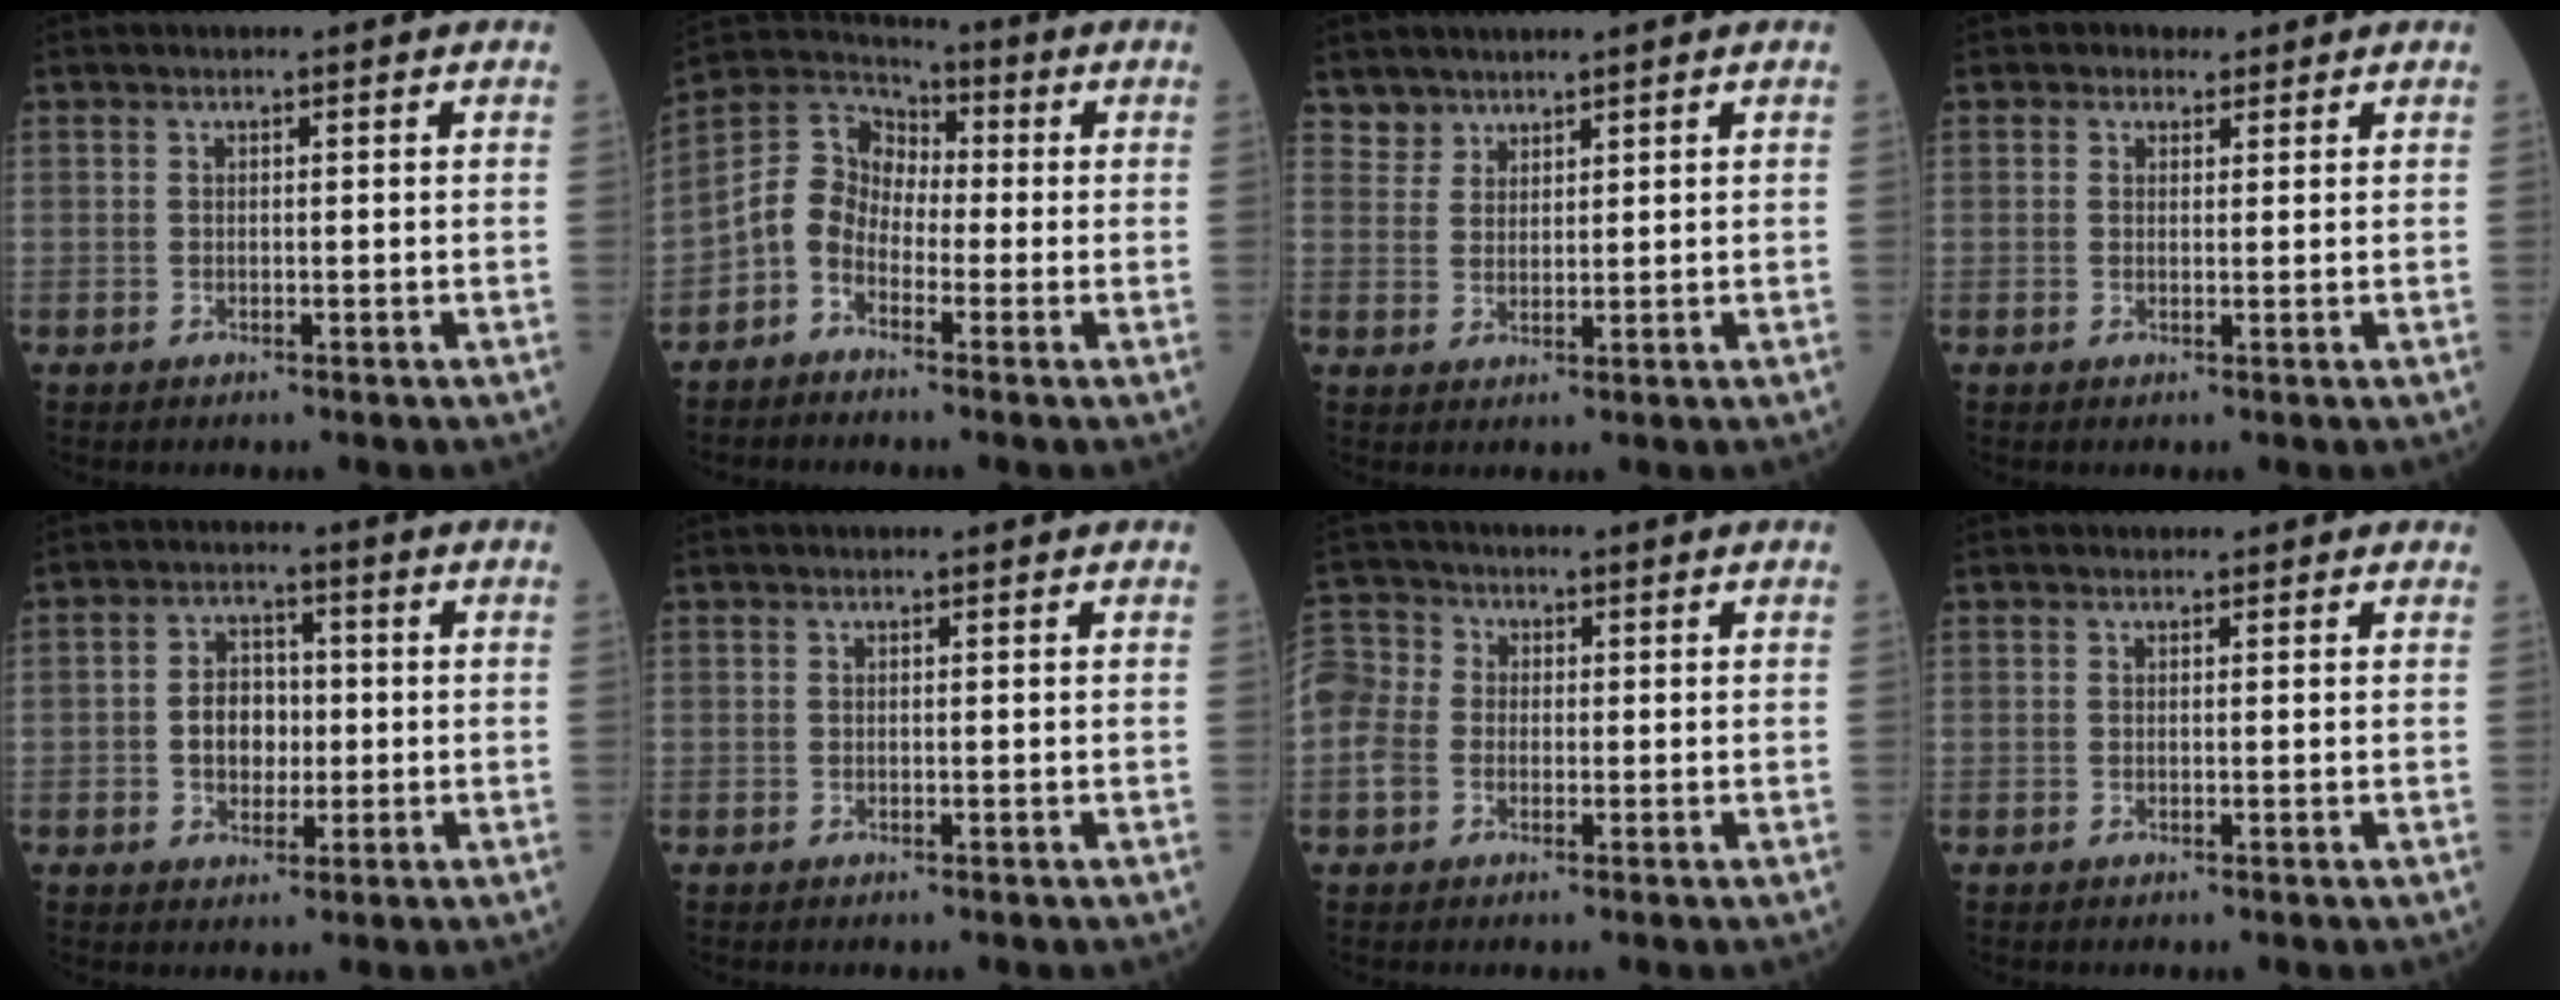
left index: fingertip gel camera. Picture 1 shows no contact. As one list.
[{"total": 6.9, "force": [-2.8, 5.3, 3.5], "torque": [-0.083, 0.025, -0.069]}, {"total": 2.7, "force": [2.3, 1.1, -0.6], "torque": [0.013, 0.010, 0.046]}, {"total": 1.7, "force": [1.1, 1.3, 0.1], "torque": [-0.002, 0.003, 0.011]}, {"total": 6.0, "force": [-0.7, 4.4, 4.0], "torque": [-0.077, 0.014, -0.012]}, {"total": 0.0}, {"total": 12.8, "force": [-0.2, 11.2, 6.3], "torque": [-0.197, 0.035, -0.002]}, {"total": 0.8, "force": [0.5, 0.6, 0.0], "torque": [-0.004, 0.001, 0.000]}]